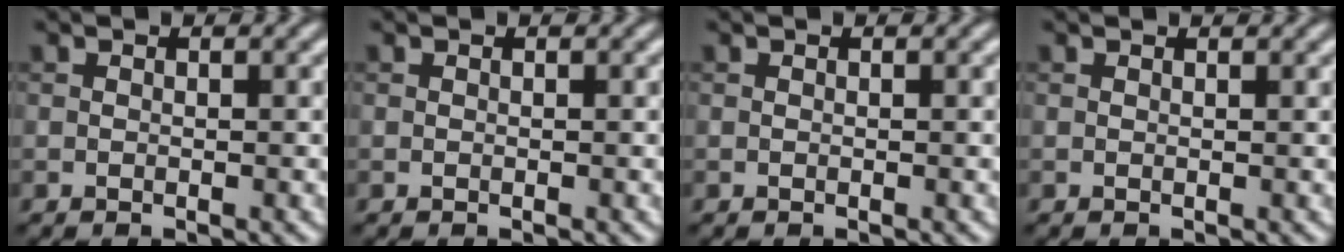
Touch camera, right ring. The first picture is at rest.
{"total": 0.0}
{"total": 0.0}
{"total": 0.8, "force": [0.7, 0.2, 0.3], "torque": [-0.004, 0.000, 0.006]}